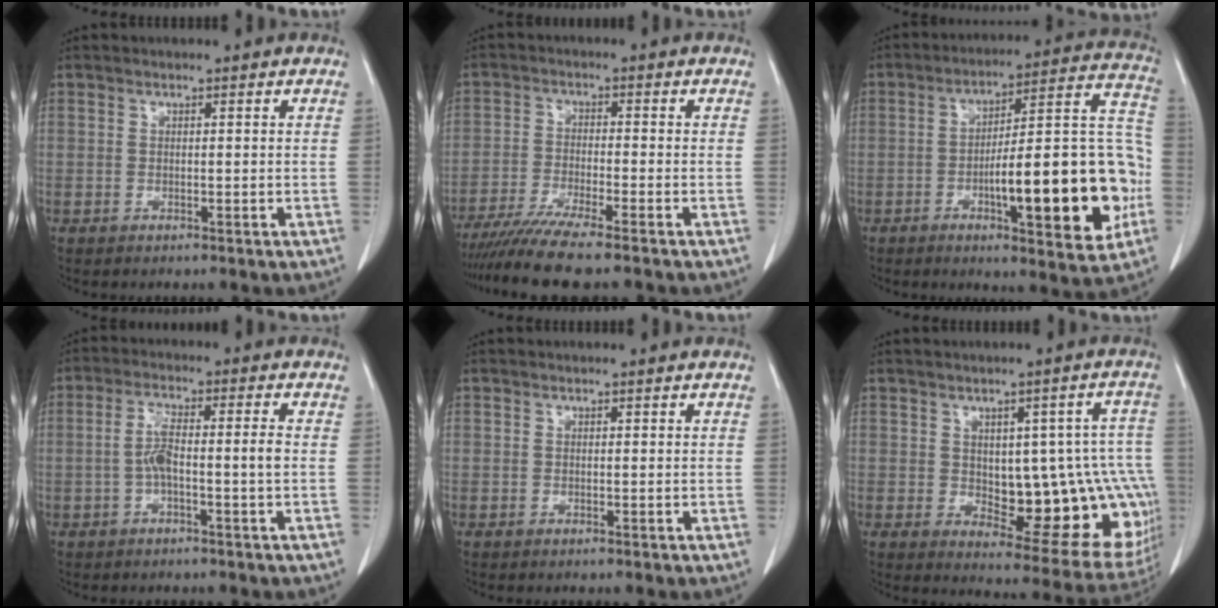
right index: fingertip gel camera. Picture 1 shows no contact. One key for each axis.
{"total": 9.1, "fx": -7.6, "fy": -0.7, "fz": 4.9, "tx": -0.075, "ty": -0.026, "tz": -0.127}
{"total": 21.7, "fx": -5.6, "fy": 4.3, "fz": 20.6, "tx": -0.243, "ty": 0.029, "tz": -0.071}
{"total": 5.1, "fx": -0.9, "fy": 0.3, "fz": 5.0, "tx": -0.101, "ty": 0.015, "tz": -0.016}
{"total": 0.0}
{"total": 17.6, "fx": -1.5, "fy": 7.2, "fz": 16.0, "tx": -0.137, "ty": 0.026, "tz": 0.008}